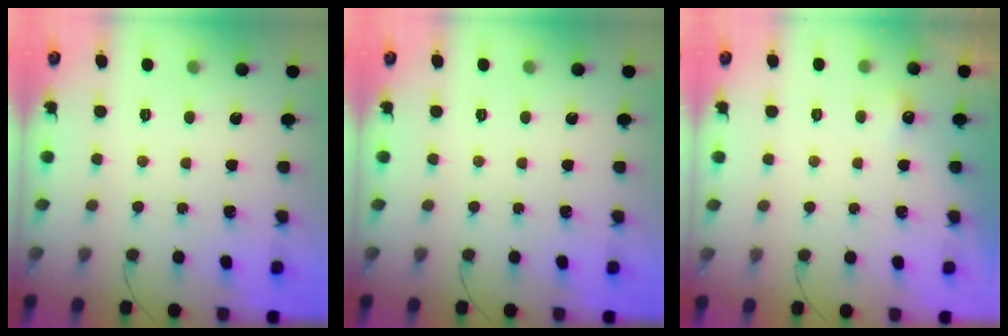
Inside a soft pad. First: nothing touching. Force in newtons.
{"total": 0.0}
{"total": 3.5, "press": 1.7, "slide": 3.0}